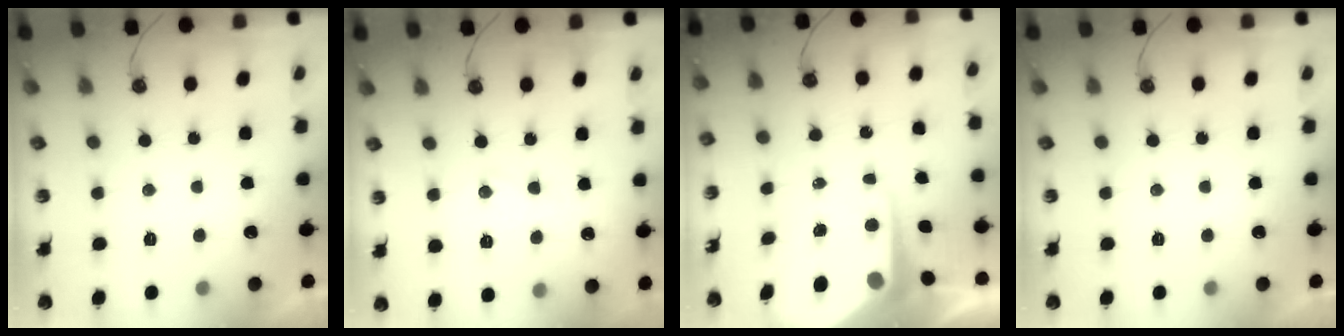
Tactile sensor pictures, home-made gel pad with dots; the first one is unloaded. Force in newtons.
{"total": 6.8, "press": 6.8, "slide": 0.5}
{"total": 10.2, "press": 10.2, "slide": 1.0}
{"total": 0.0}